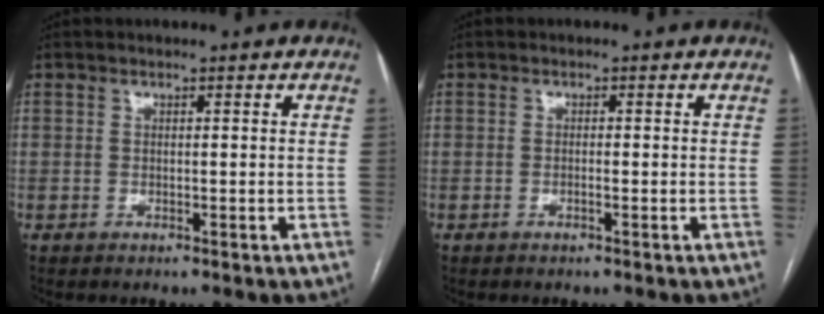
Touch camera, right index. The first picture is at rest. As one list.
[{"total": 0.7, "force": [-0.2, 0.1, 0.6], "torque": [-0.013, 0.001, -0.003]}]